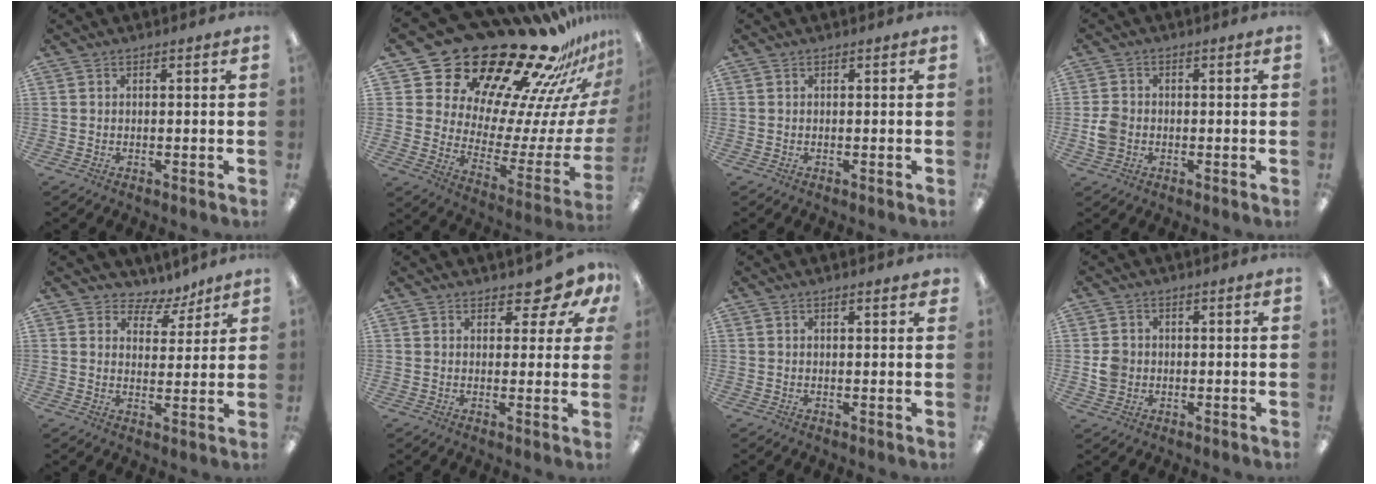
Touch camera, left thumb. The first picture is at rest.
{"total": 30.8, "force": [25.1, 12.0, 13.1], "torque": [-0.177, -0.213, 0.452]}
{"total": 0.0}
{"total": 4.1, "force": [-0.9, 3.4, 2.1], "torque": [-0.042, 0.006, -0.015]}
{"total": 5.4, "force": [4.3, 3.1, 1.0], "torque": [-0.010, -0.033, 0.073]}
{"total": 6.4, "force": [4.7, 2.9, 3.2], "torque": [-0.033, -0.031, 0.080]}
{"total": 1.7, "force": [1.2, 0.3, 1.2], "torque": [-0.025, 0.003, 0.020]}
{"total": 3.7, "force": [-0.2, 3.5, 1.2], "torque": [-0.015, 0.004, -0.003]}